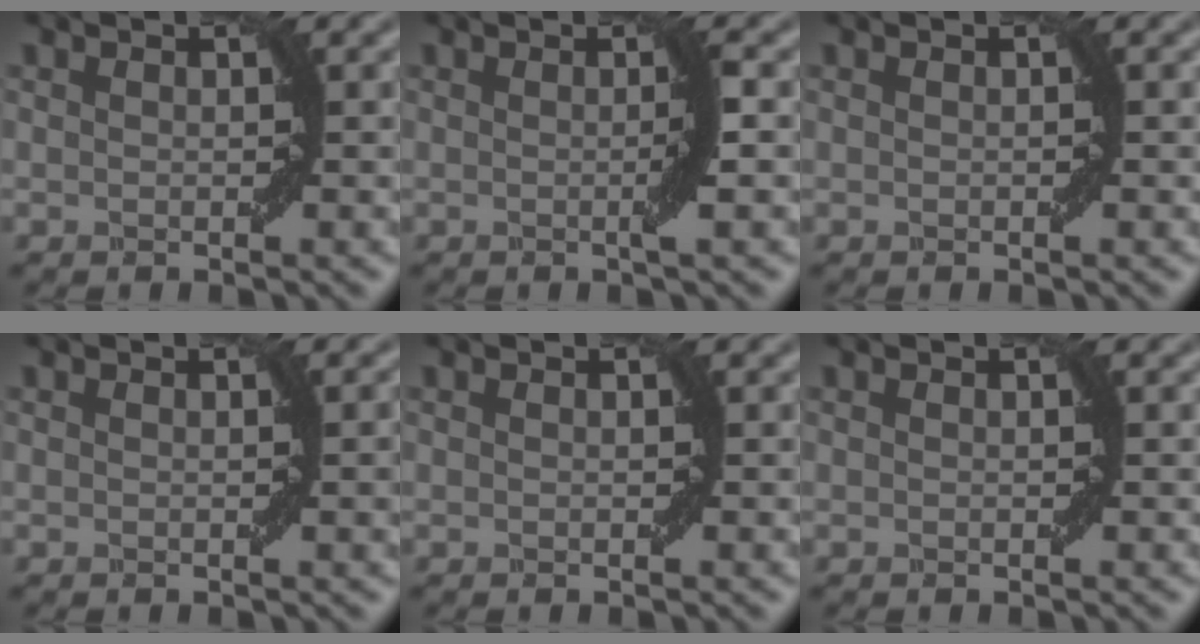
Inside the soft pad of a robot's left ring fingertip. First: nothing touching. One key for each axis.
{"total": 1.8, "fx": -0.1, "fy": 0.1, "fz": 1.8, "tx": -0.032, "ty": -0.002, "tz": -0.005}
{"total": 0.0}
{"total": 1.5, "fx": 0.1, "fy": 0.1, "fz": 1.5, "tx": -0.016, "ty": 0.001, "tz": 0.001}
{"total": 0.0}
{"total": 0.0}